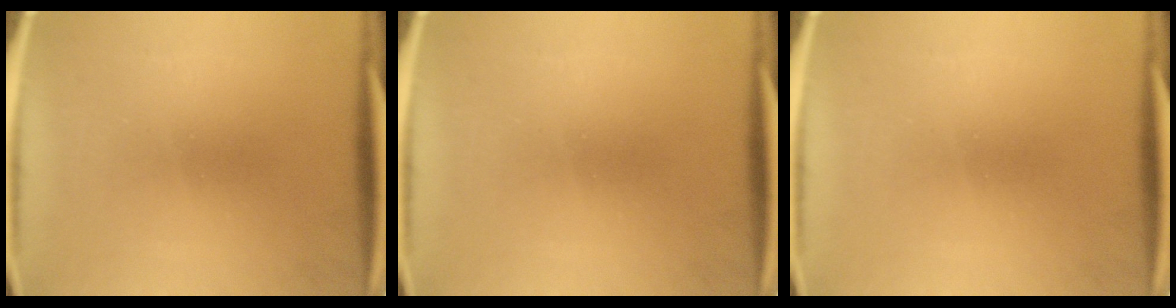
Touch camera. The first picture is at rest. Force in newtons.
{"total": 0.0}
{"total": 0.0}